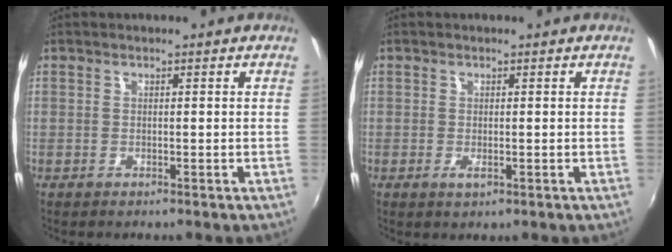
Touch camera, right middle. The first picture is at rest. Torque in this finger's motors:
{"motor_torque": [0.72, -1.06, 0.32, 0.10]}